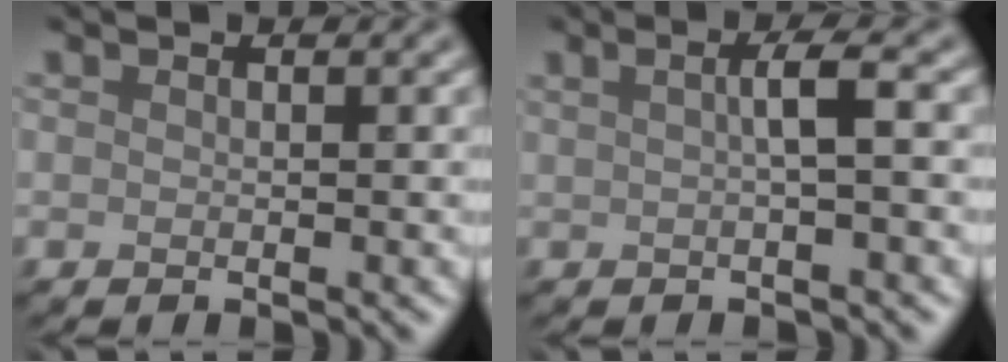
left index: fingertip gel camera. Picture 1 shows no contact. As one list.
[{"total": 2.7, "force": [0.3, 0.5, 2.6], "torque": [-0.042, 0.009, 0.001]}]